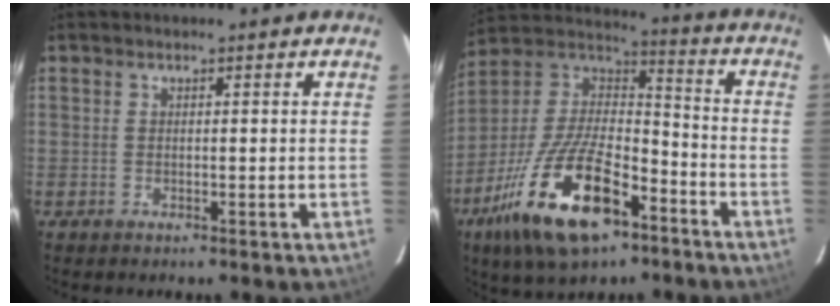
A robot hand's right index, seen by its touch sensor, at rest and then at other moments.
{"total": 23.0, "force": [-12.1, 9.8, 16.8], "torque": [-0.343, -0.026, -0.213]}